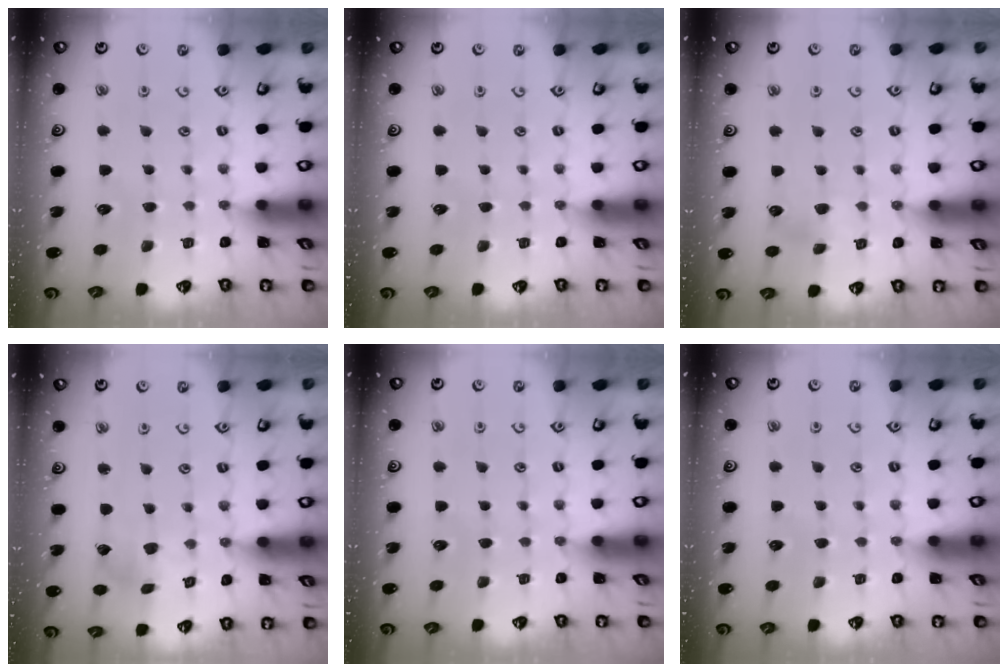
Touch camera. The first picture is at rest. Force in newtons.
{"total": 0.0}
{"total": 4.3, "press": 4.3, "slide": 0.5}
{"total": 2.6, "press": 2.6, "slide": 0.1}
{"total": 0.0}
{"total": 0.0}